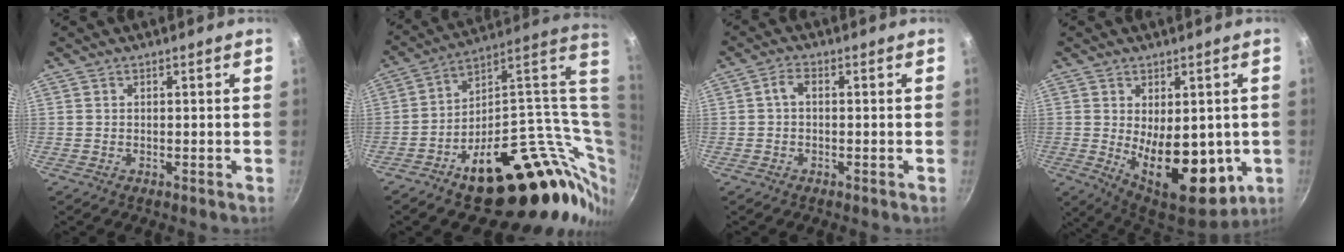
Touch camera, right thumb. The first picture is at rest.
{"total": 28.3, "force": [6.3, 14.7, 23.4], "torque": [-0.302, -0.009, 0.115]}
{"total": 2.3, "force": [-0.2, 1.4, 1.9], "torque": [-0.039, 0.012, -0.006]}
{"total": 16.8, "force": [-2.1, 9.1, 14.0], "torque": [-0.166, -0.031, -0.011]}